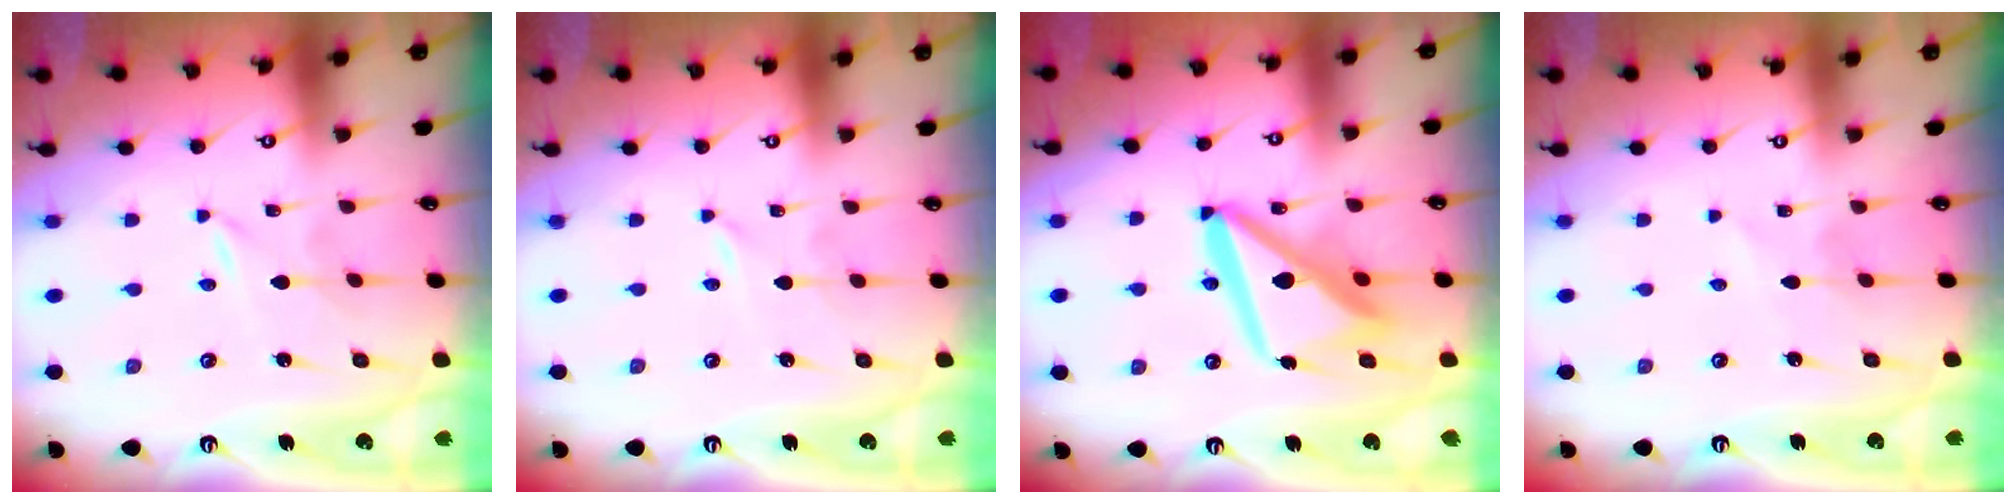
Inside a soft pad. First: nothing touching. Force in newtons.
{"total": 0.0}
{"total": 14.8, "press": 14.7, "slide": 1.7}
{"total": 2.4, "press": 2.3, "slide": 0.3}